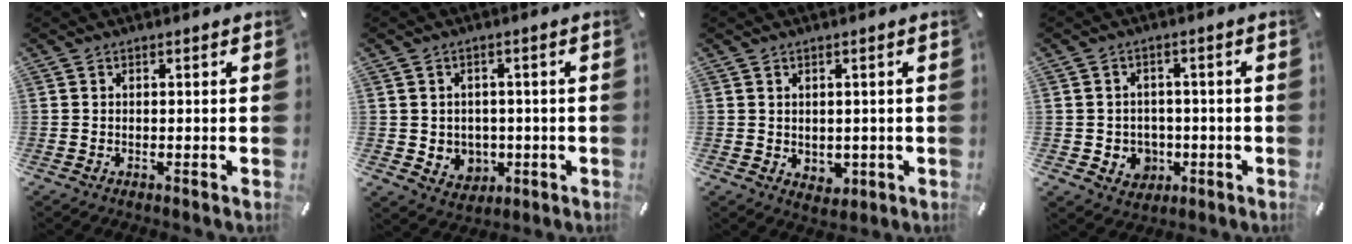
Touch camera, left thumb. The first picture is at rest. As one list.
[{"total": 5.3, "force": [0.6, 5.1, 0.9], "torque": [-0.005, -0.007, 0.013]}, {"total": 2.7, "force": [0.9, 2.5, 0.5], "torque": [0.005, -0.003, 0.016]}, {"total": 5.9, "force": [-1.0, 5.6, 1.5], "torque": [-0.024, 0.006, -0.017]}]